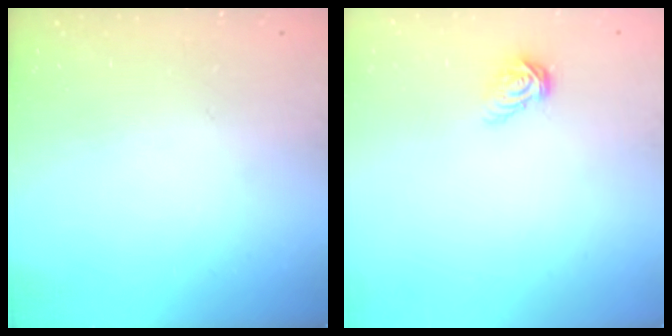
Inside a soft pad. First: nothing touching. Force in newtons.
{"total": 4.9, "press": 4.9, "slide": 0.4}